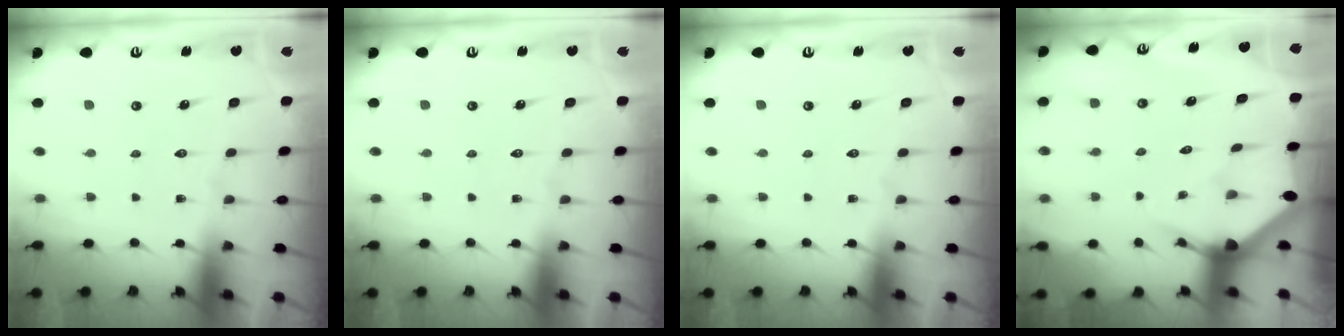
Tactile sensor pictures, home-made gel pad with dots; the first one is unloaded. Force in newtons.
{"total": 0.0}
{"total": 0.0}
{"total": 3.0, "press": 3.0, "slide": 0.1}